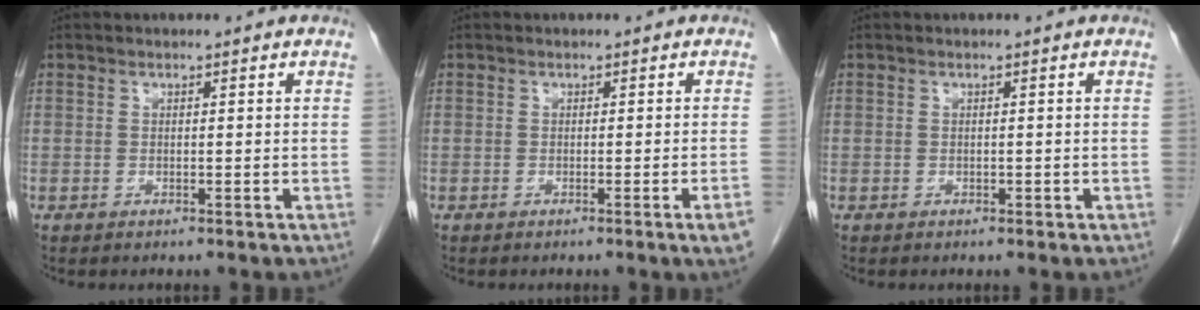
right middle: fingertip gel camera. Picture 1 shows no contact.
{"total": 2.8, "force": [-1.5, -0.6, 2.3], "torque": [-0.024, -0.009, -0.022]}
{"total": 0.5, "force": [-0.2, 0.4, 0.3], "torque": [-0.003, 0.002, -0.003]}